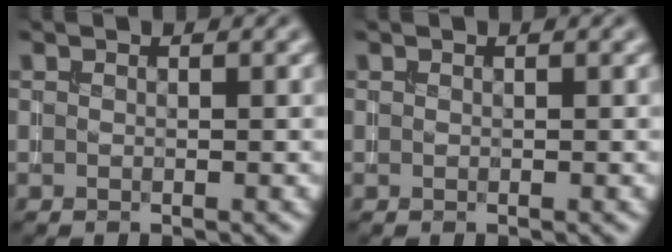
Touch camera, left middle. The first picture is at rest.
{"total": 0.0}